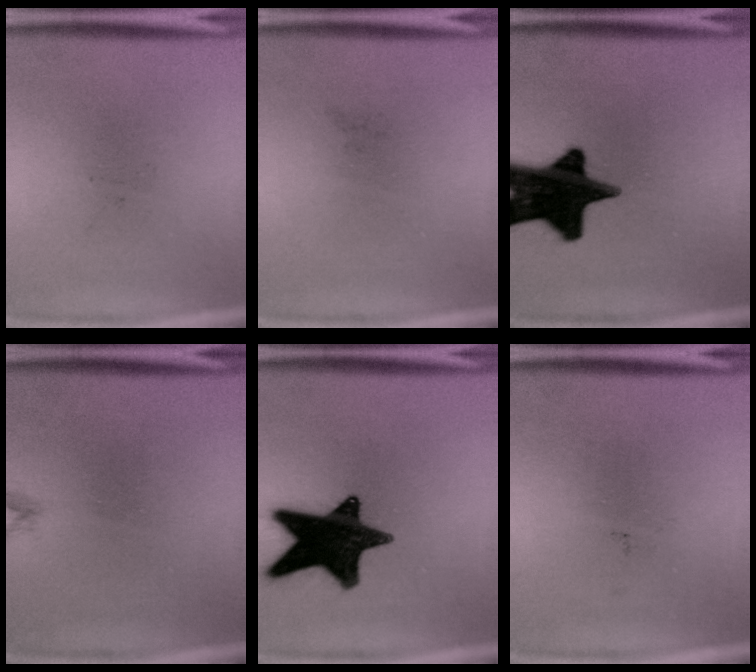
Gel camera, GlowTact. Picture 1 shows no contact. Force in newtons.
{"total": 0.0}
{"total": 19.6}
{"total": 0.6}
{"total": 17.7}
{"total": 0.0}